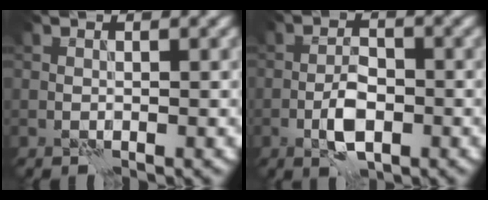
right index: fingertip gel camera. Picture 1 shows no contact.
{"total": 3.8, "force": [-1.6, 1.6, 3.0], "torque": [-0.052, 0.003, -0.032]}